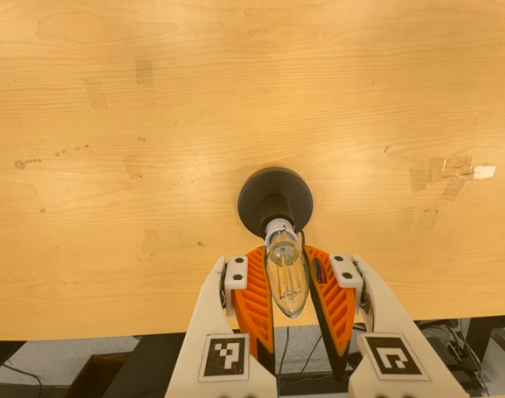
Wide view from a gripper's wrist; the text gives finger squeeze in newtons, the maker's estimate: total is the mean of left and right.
{"total": 13.4, "left": 12.9, "right": 13.8}